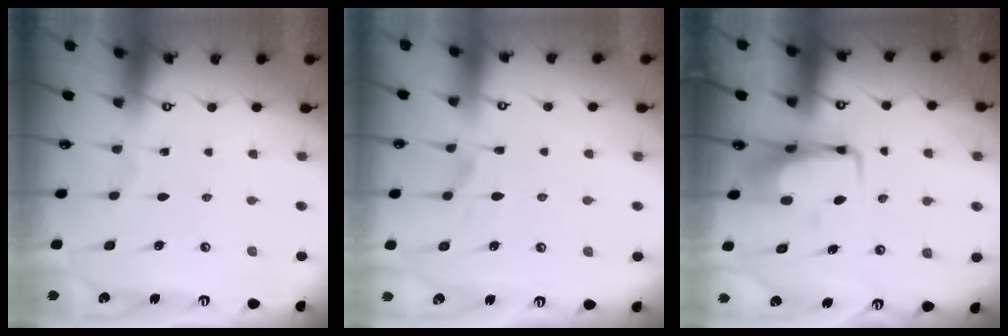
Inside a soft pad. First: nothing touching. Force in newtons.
{"total": 1.7, "press": 1.3, "slide": 1.1}
{"total": 6.5, "press": 6.4, "slide": 1.3}